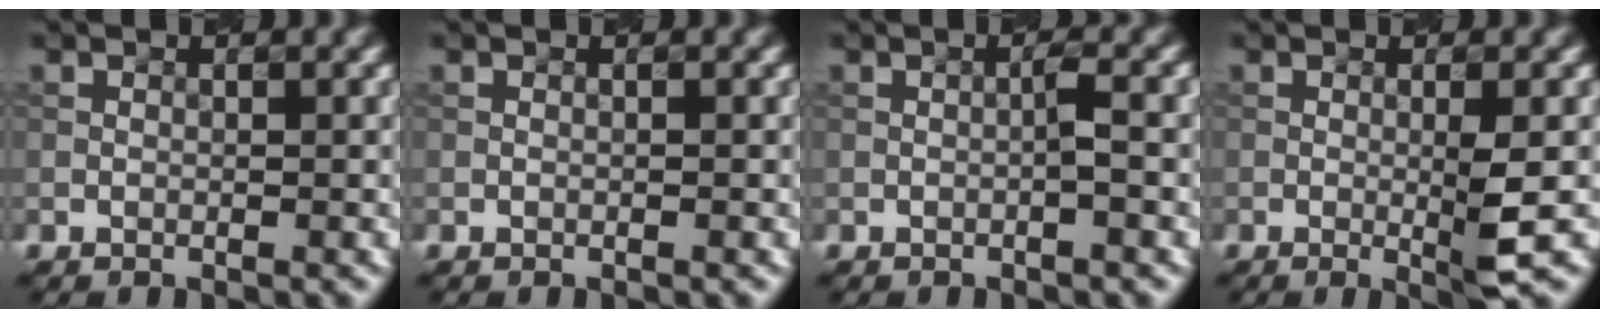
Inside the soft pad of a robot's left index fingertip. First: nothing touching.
{"total": 0.0}
{"total": 1.4, "force": [-0.2, 0.1, 1.4], "torque": [-0.021, 0.008, -0.008]}
{"total": 3.0, "force": [-0.2, 0.4, 2.9], "torque": [-0.046, -0.007, -0.005]}